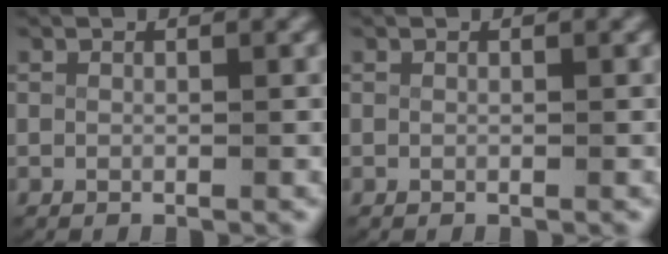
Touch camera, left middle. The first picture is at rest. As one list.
[{"total": 0.0}]